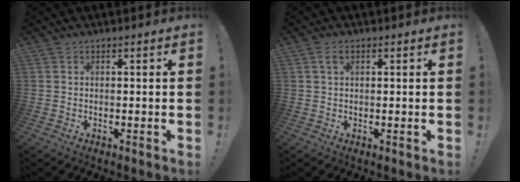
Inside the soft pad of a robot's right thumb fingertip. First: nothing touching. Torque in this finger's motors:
{"motor_torque": [-0.09, 0.77, 0.40, 0.09, 0.00]}